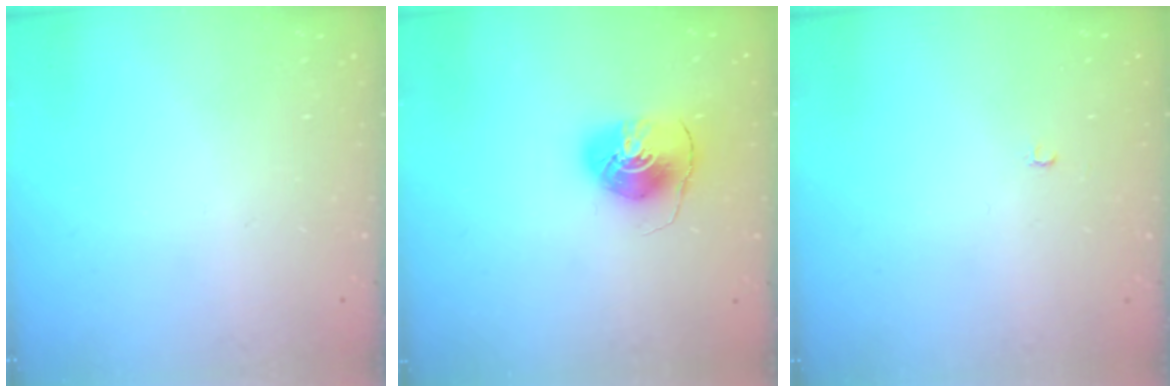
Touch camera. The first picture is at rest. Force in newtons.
{"total": 7.7, "press": 7.7, "slide": 0.7}
{"total": 2.1, "press": 2.1, "slide": 0.2}